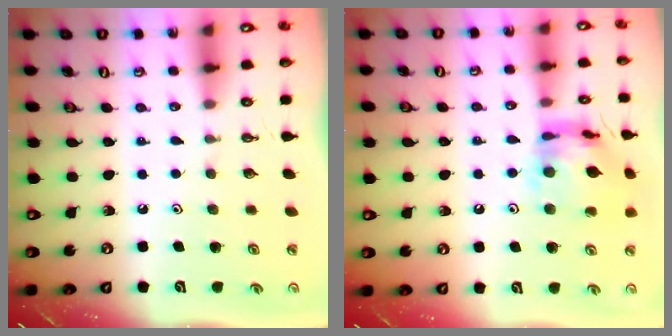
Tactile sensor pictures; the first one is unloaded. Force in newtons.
{"total": 15.5, "press": 15.4, "slide": 1.6}